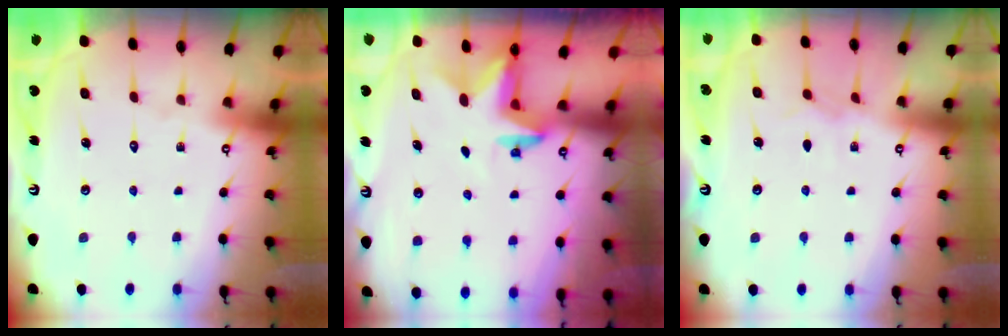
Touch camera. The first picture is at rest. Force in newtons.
{"total": 2.4, "press": 2.3, "slide": 0.4}
{"total": 4.5, "press": 4.5, "slide": 0.6}